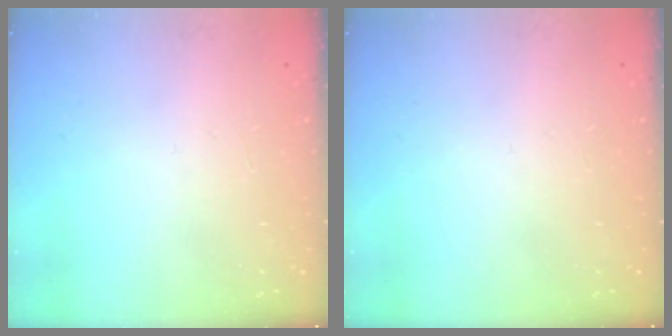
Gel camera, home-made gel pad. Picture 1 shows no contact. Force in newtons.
{"total": 0.0}